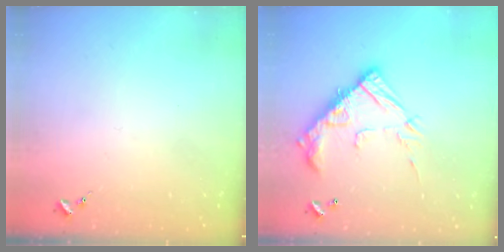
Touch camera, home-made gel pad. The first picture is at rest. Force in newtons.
{"total": 17.5, "press": 17.4, "slide": 1.3}